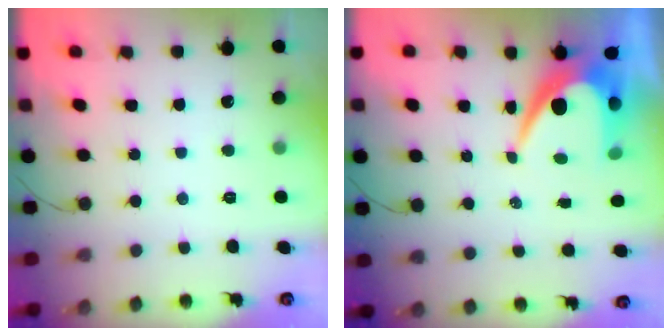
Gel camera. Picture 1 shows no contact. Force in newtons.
{"total": 9.9, "press": 9.8, "slide": 1.0}